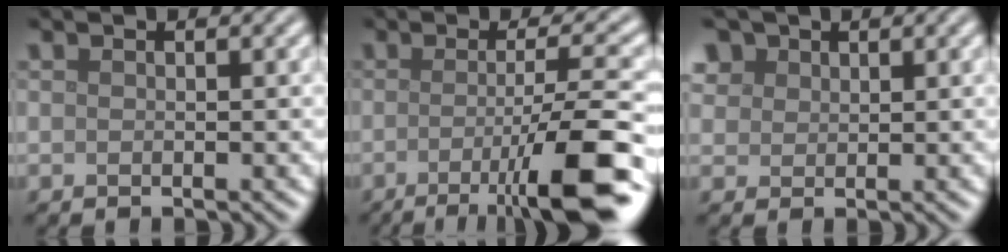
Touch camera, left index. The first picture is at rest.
{"total": 10.2, "force": [-3.5, 2.0, 9.4], "torque": [-0.121, -0.001, -0.061]}
{"total": 3.5, "force": [2.0, 2.5, 1.3], "torque": [-0.045, 0.009, 0.039]}